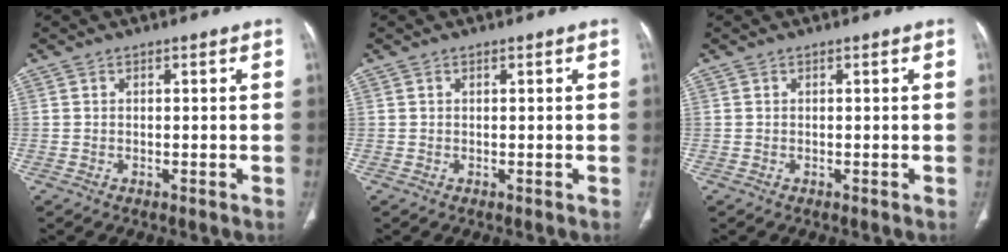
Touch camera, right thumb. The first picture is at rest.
{"total": 0.0}
{"total": 0.0}